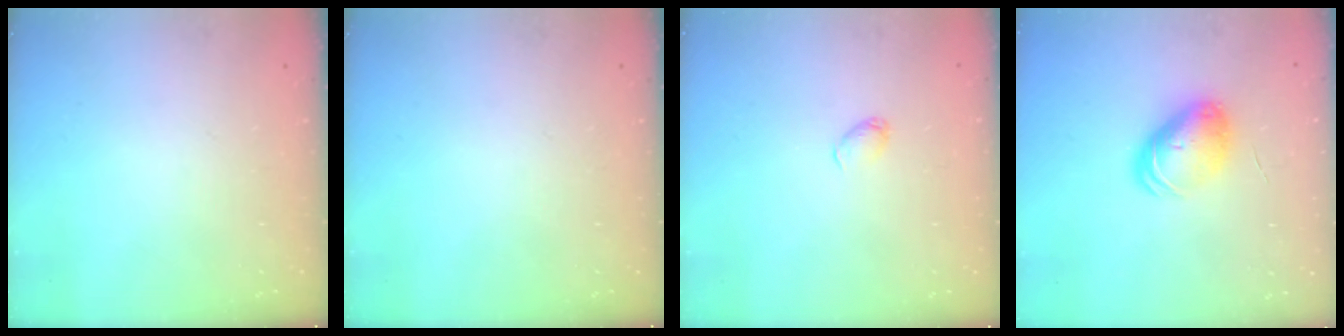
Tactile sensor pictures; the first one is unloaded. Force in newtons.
{"total": 0.0}
{"total": 3.1, "press": 3.1, "slide": 0.5}
{"total": 8.5, "press": 8.5, "slide": 0.2}